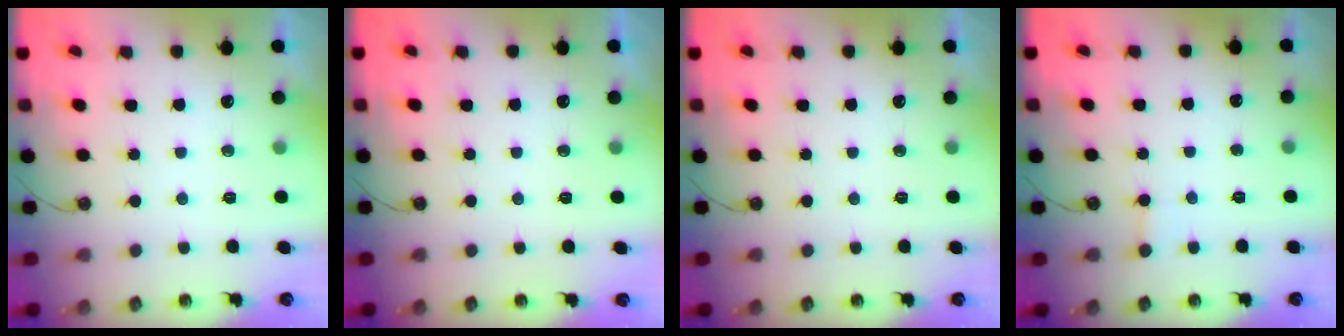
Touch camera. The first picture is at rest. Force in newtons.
{"total": 0.0}
{"total": 0.0}
{"total": 1.7, "press": 1.7, "slide": 0.1}